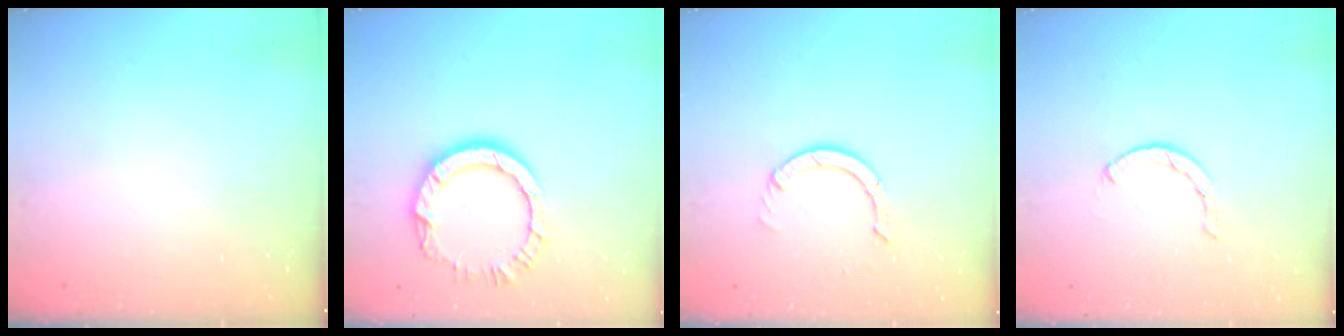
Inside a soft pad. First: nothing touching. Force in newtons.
{"total": 10.6, "press": 10.6, "slide": 1.0}
{"total": 3.6, "press": 3.6, "slide": 0.3}
{"total": 1.6, "press": 1.5, "slide": 0.4}